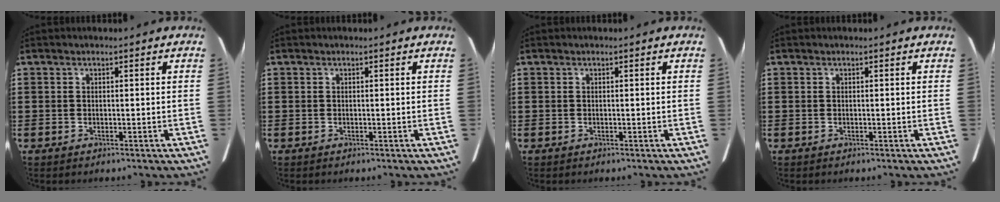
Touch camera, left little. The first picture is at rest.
{"total": 0.0}
{"total": 0.0}
{"total": 0.0}